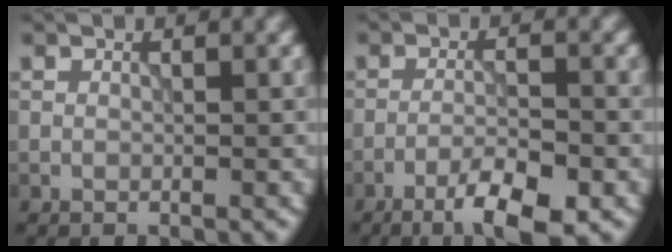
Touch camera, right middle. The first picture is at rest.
{"total": 5.0, "force": [-3.2, 0.9, 3.7], "torque": [-0.066, 0.003, -0.053]}